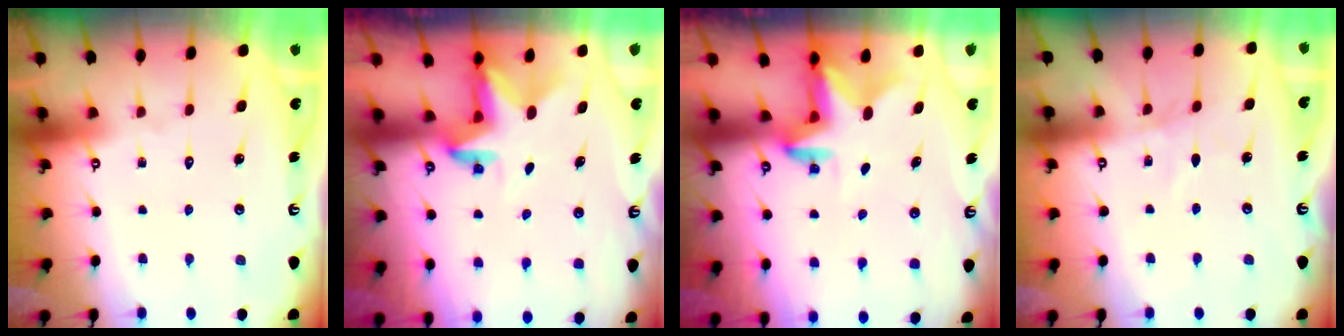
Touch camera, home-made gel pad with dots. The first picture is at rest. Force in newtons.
{"total": 2.8, "press": 2.8, "slide": 0.2}
{"total": 2.5, "press": 2.5, "slide": 0.5}
{"total": 2.6, "press": 2.6, "slide": 0.3}